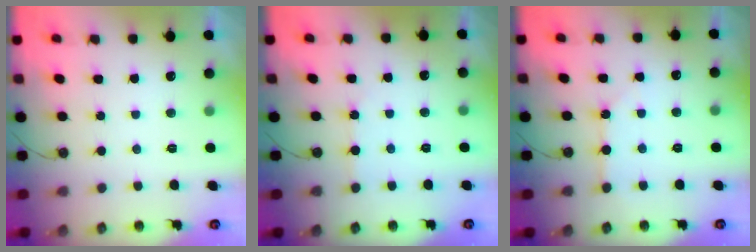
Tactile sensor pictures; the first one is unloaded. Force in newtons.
{"total": 2.8, "press": 2.8, "slide": 0.4}
{"total": 2.1, "press": 2.1, "slide": 0.3}